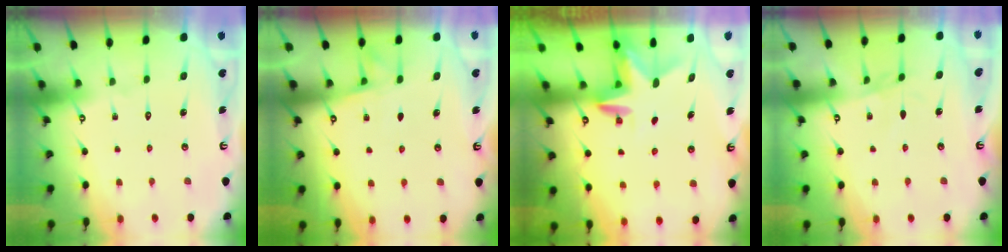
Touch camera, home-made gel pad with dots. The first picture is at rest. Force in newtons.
{"total": 5.5, "press": 5.5, "slide": 0.9}
{"total": 2.9, "press": 2.9, "slide": 0.2}
{"total": 2.3, "press": 2.3, "slide": 0.4}